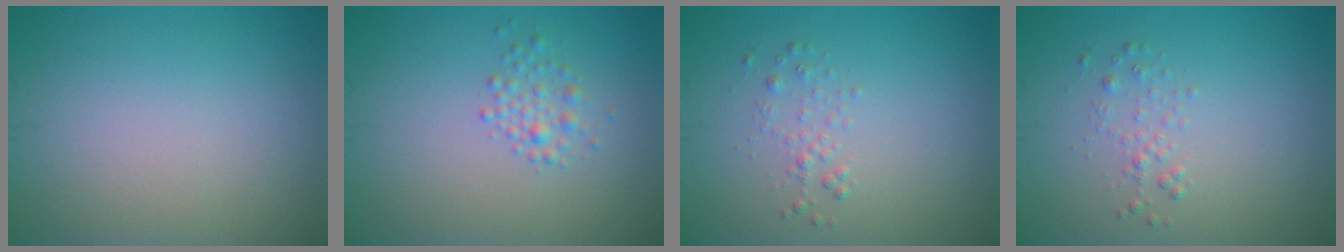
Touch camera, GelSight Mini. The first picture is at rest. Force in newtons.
{"total": 1.7, "press": 1.7, "slide": 0.0}
{"total": 1.0, "press": 1.0, "slide": 0.1}
{"total": 1.0, "press": 1.0, "slide": 0.1}